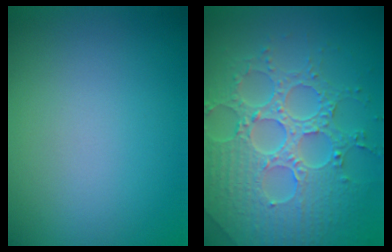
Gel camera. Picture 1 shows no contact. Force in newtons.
{"total": 7.9, "press": 5.9, "slide": 5.4}